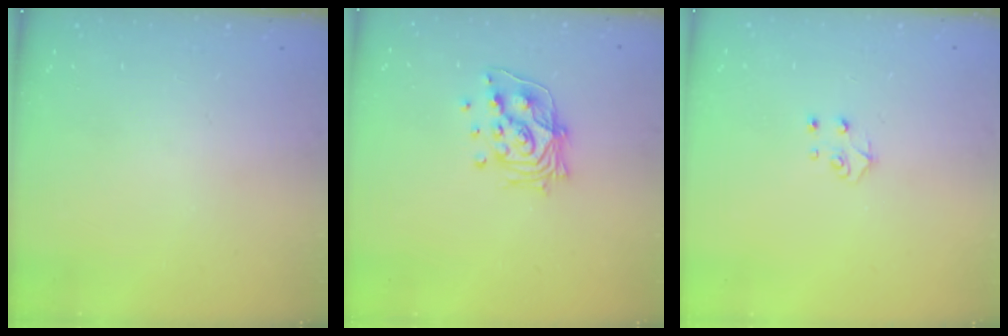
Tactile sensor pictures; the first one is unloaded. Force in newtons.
{"total": 13.7, "press": 13.4, "slide": 3.0}
{"total": 4.5, "press": 4.4, "slide": 0.4}